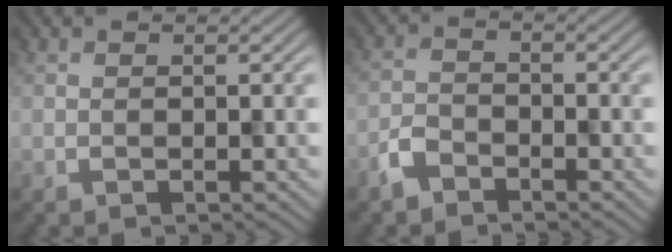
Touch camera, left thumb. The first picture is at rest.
{"total": 3.5, "force": [-3.4, 0.4, -0.9], "torque": [0.008, -0.002, -0.051]}